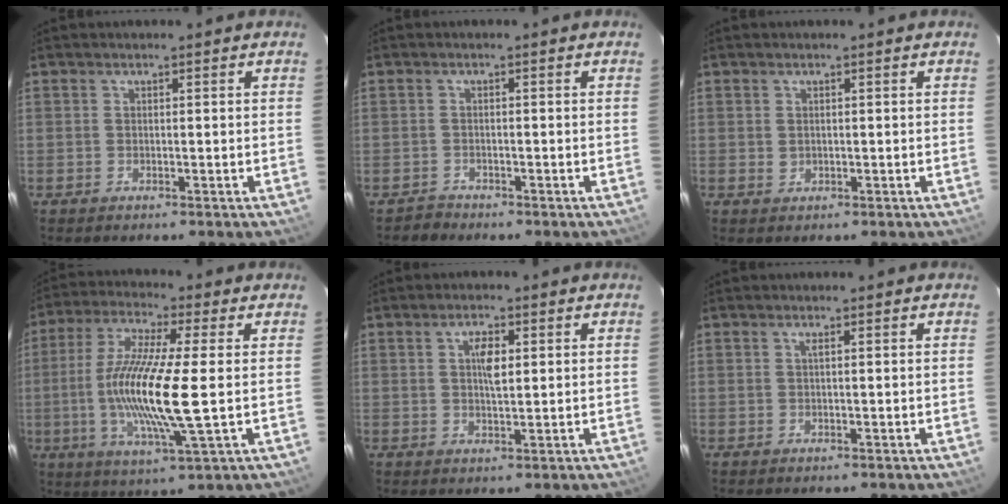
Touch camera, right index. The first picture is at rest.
{"total": 1.6, "force": [-1.3, 0.8, -0.5], "torque": [0.008, 0.007, -0.023]}
{"total": 1.0, "force": [0.2, 0.9, 0.4], "torque": [-0.005, 0.002, 0.005]}
{"total": 16.0, "force": [-1.2, 1.4, 15.9], "torque": [-0.309, -0.013, -0.024]}
{"total": 3.9, "force": [1.0, 1.5, 3.4], "torque": [-0.060, 0.004, 0.019]}
{"total": 0.7, "force": [0.2, -0.2, 0.6], "torque": [-0.010, 0.000, 0.002]}